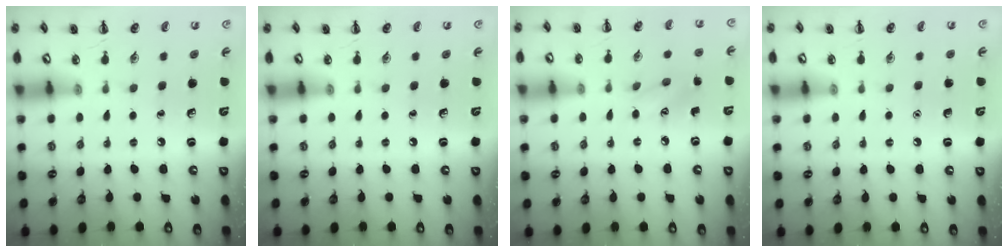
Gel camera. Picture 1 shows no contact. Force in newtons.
{"total": 0.0}
{"total": 6.0, "press": 5.8, "slide": 1.3}
{"total": 1.5, "press": 1.5, "slide": 0.1}